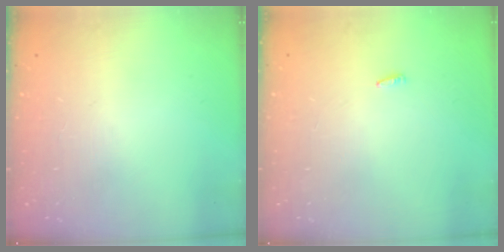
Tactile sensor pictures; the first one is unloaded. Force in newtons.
{"total": 1.8, "press": 1.7, "slide": 0.6}